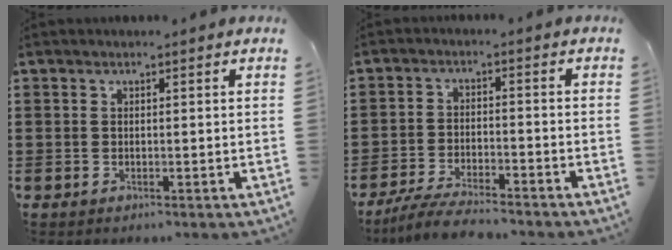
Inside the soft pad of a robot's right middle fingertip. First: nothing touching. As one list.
[{"total": 5.3, "force": [-4.8, 0.2, 2.1], "torque": [-0.049, -0.010, -0.094]}]